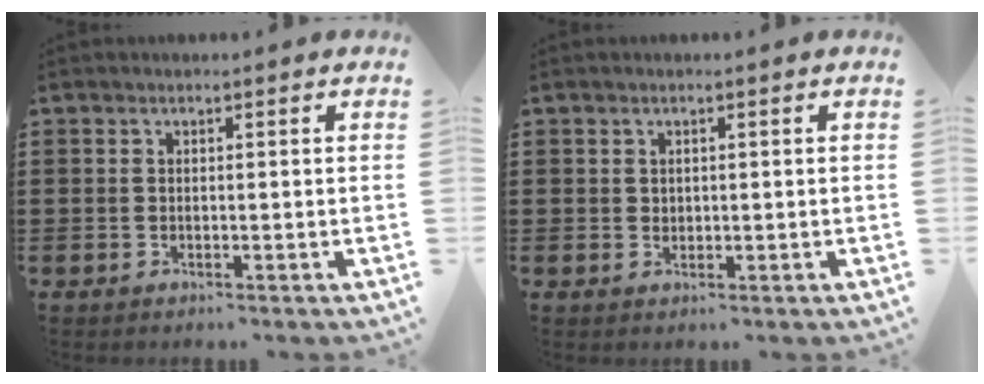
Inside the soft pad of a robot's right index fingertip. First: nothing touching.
{"total": 0.7, "force": [0.3, 0.6, 0.3], "torque": [-0.008, 0.001, 0.006]}